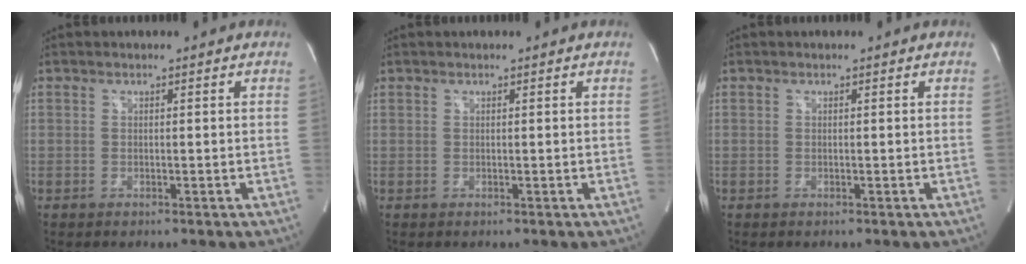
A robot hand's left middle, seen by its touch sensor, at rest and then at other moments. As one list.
[{"total": 0.0}, {"total": 0.0}]